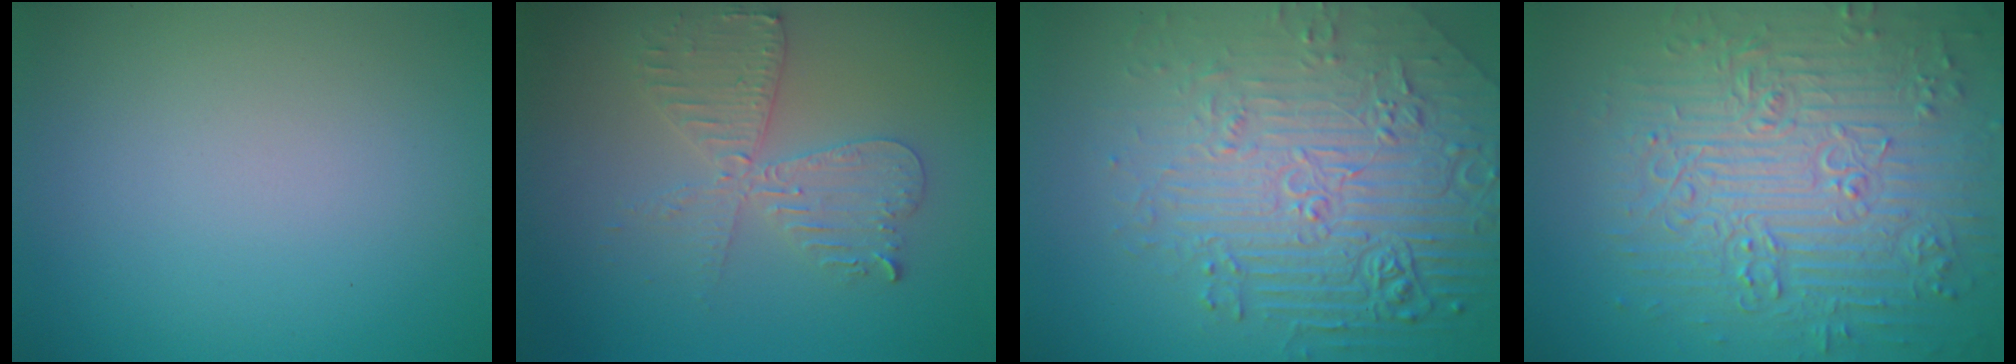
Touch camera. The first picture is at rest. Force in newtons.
{"total": 4.1, "press": 3.5, "slide": 2.2}
{"total": 8.9, "press": 6.1, "slide": 6.5}
{"total": 9.2, "press": 6.8, "slide": 6.2}